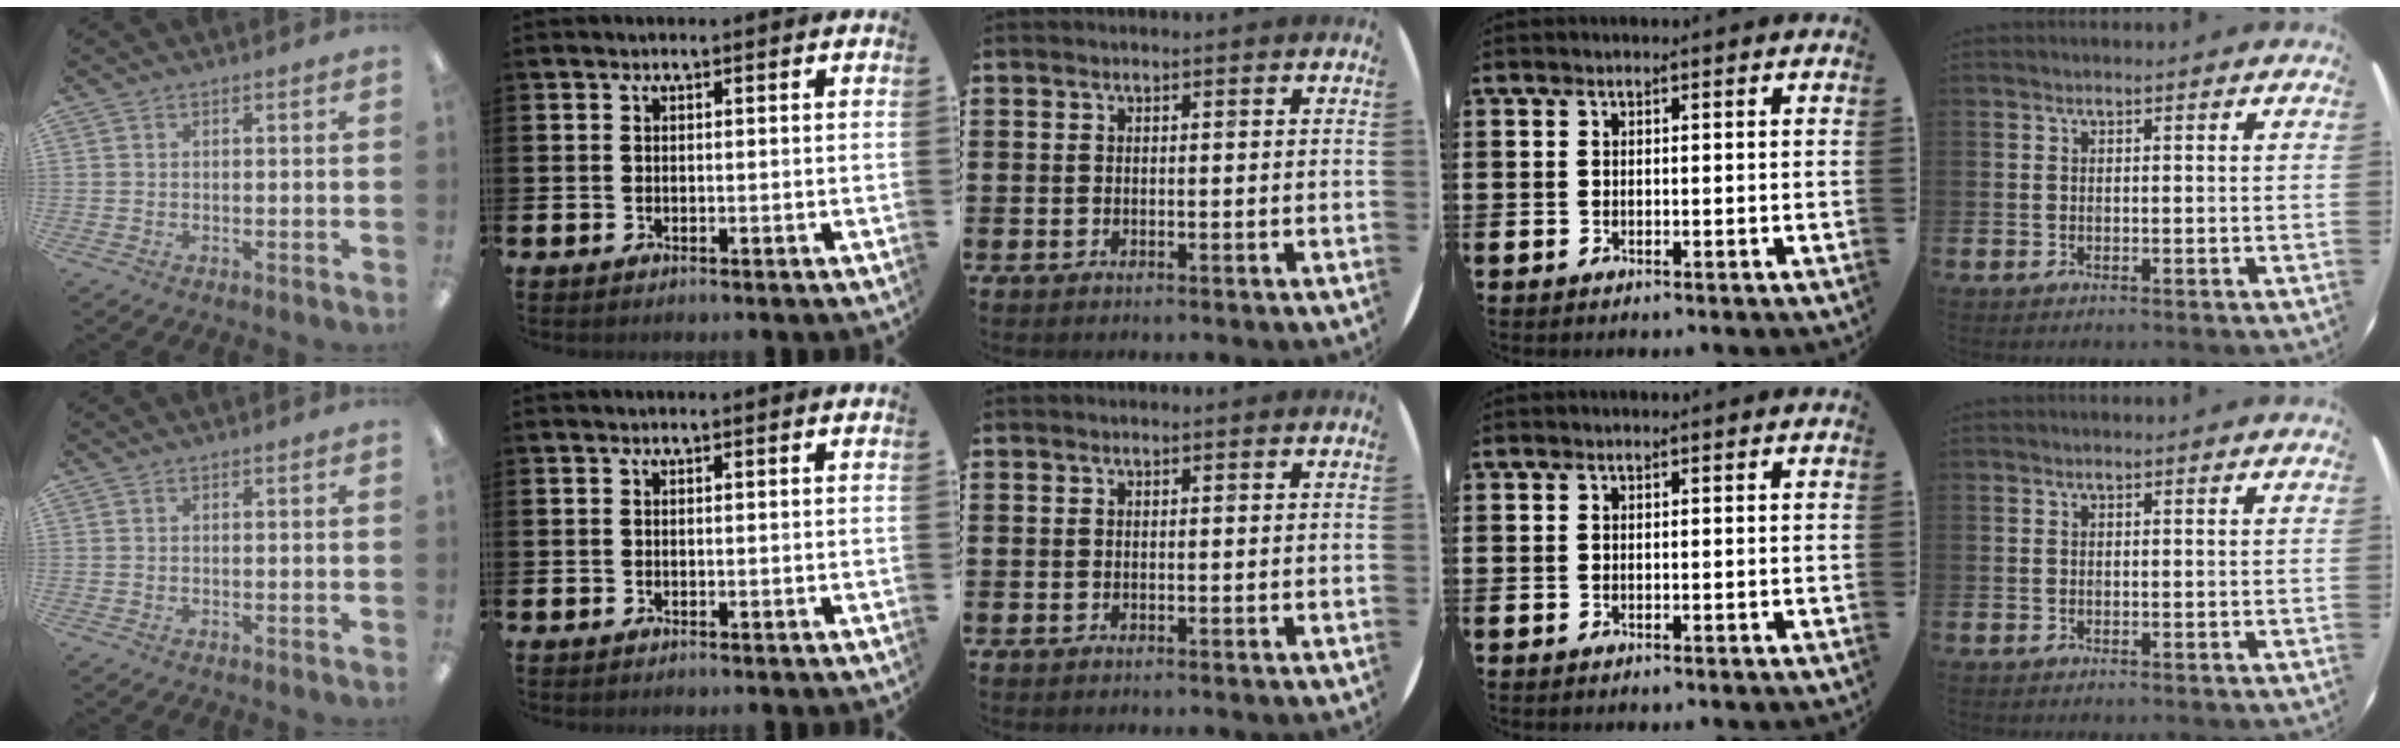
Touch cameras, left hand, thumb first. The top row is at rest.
{}